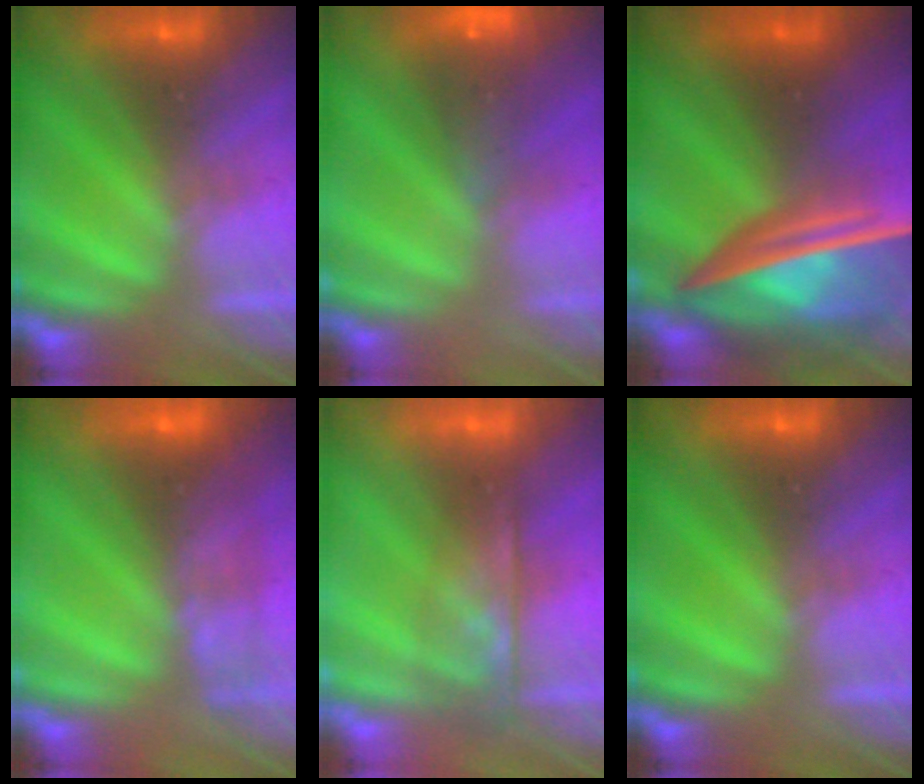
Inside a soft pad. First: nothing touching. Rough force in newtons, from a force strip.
{"total": 7.2}
{"total": 7.3}
{"total": 2.4}
{"total": 4.4}
{"total": 0.0}